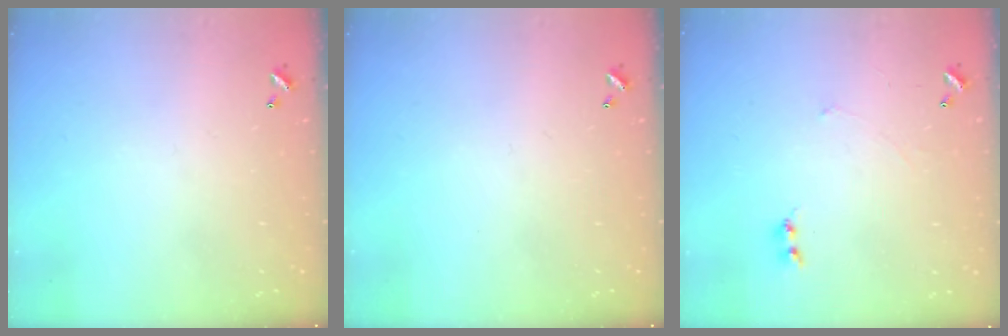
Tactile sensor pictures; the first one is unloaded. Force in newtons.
{"total": 0.0}
{"total": 1.6, "press": 1.5, "slide": 0.5}